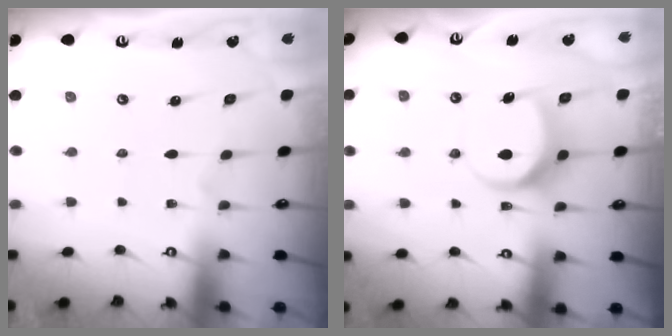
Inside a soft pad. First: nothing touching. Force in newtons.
{"total": 6.9, "press": 6.9, "slide": 0.7}